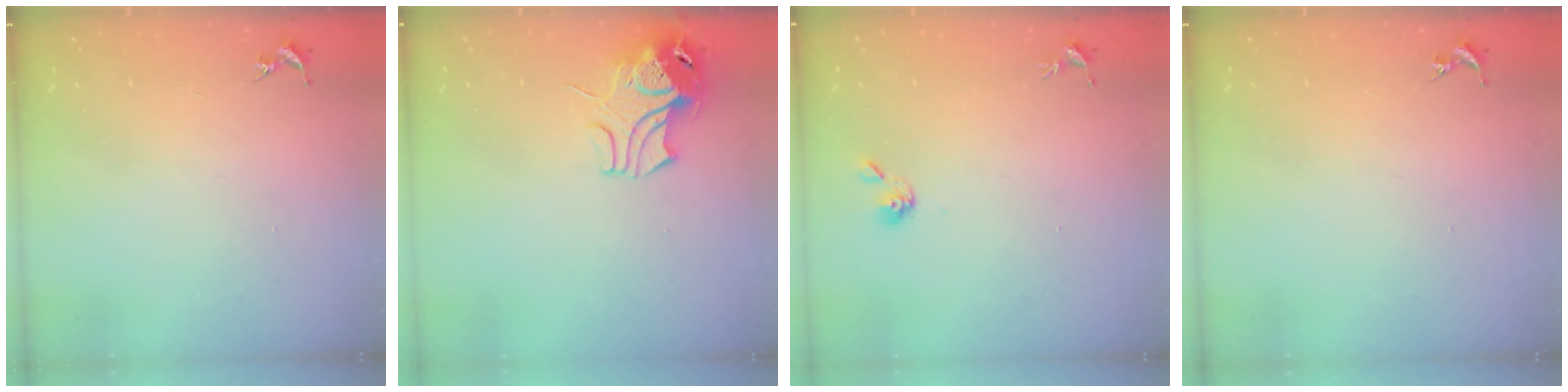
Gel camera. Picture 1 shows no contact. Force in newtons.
{"total": 9.7, "press": 9.6, "slide": 1.4}
{"total": 5.2, "press": 5.1, "slide": 0.6}
{"total": 0.0}